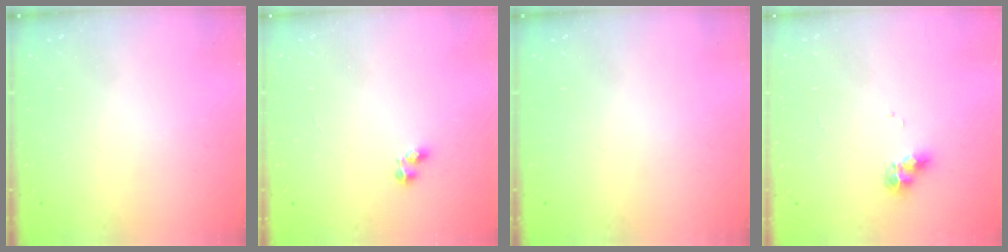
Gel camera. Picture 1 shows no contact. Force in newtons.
{"total": 2.5, "press": 2.3, "slide": 0.9}
{"total": 0.0}
{"total": 7.8, "press": 7.8, "slide": 0.8}